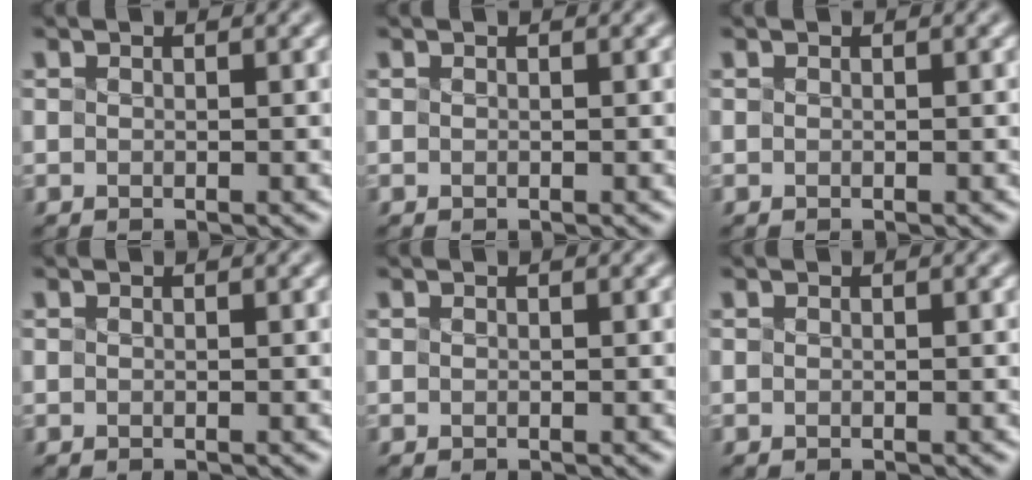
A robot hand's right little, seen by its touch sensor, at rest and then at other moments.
{"total": 0.0}
{"total": 0.0}
{"total": 0.0}
{"total": 0.0}
{"total": 0.0}